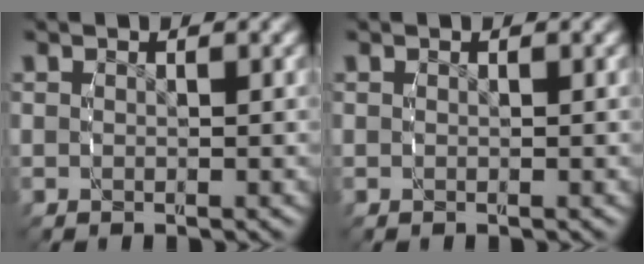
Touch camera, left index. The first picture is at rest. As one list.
[{"total": 0.0}]